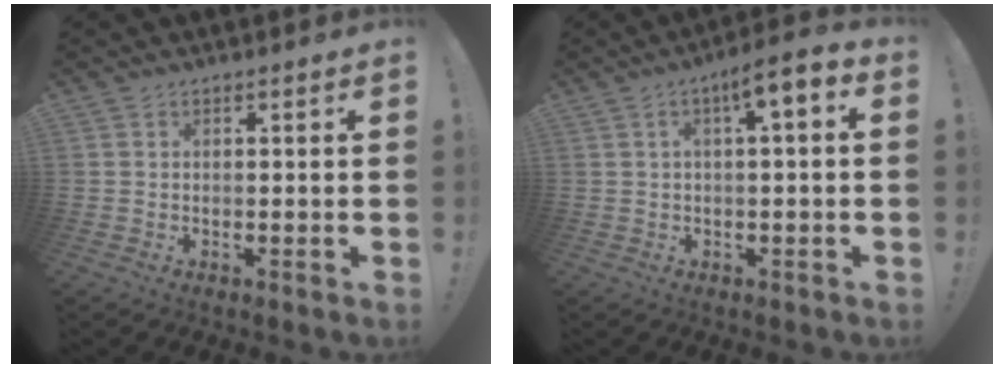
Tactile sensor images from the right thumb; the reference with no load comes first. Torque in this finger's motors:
{"motor_torque": [0.69, 0.70, 0.17, 0.24, 0.12]}